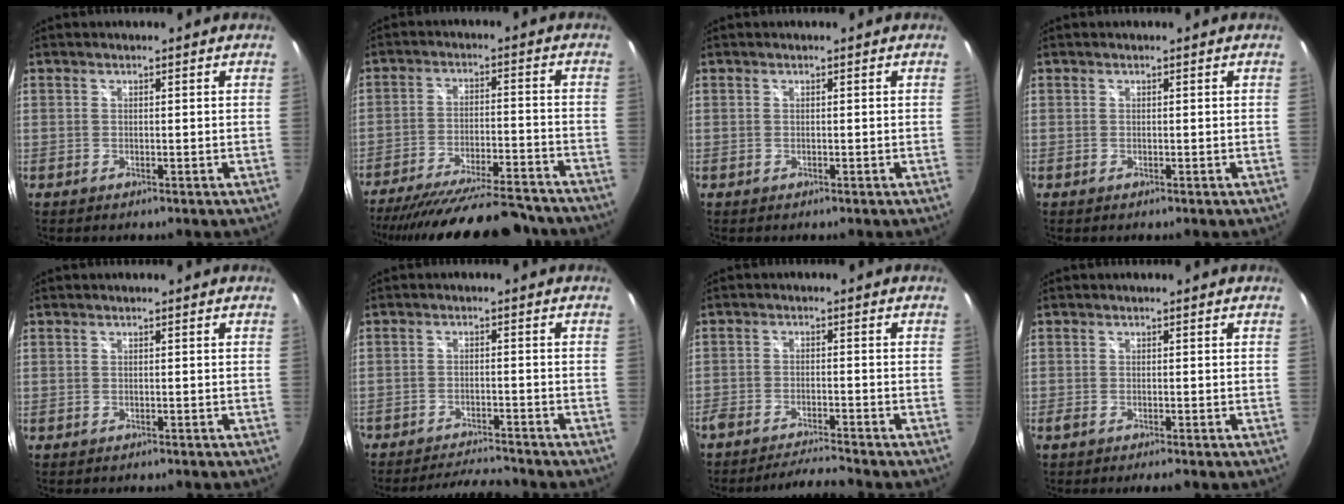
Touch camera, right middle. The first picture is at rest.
{"total": 25.8, "force": [-23.0, 4.4, 11.0], "torque": [-0.202, -0.038, -0.322]}
{"total": 0.0}
{"total": 0.0}
{"total": 0.7, "force": [-0.6, 0.3, 0.2], "torque": [-0.006, -0.002, -0.010]}
{"total": 7.9, "force": [-7.6, 0.9, 2.2], "torque": [-0.060, 0.008, -0.116]}
{"total": 6.7, "force": [-6.4, -0.2, 2.0], "torque": [-0.054, -0.003, -0.111]}
{"total": 2.5, "force": [-2.0, 0.2, 1.4], "torque": [-0.031, -0.011, -0.037]}